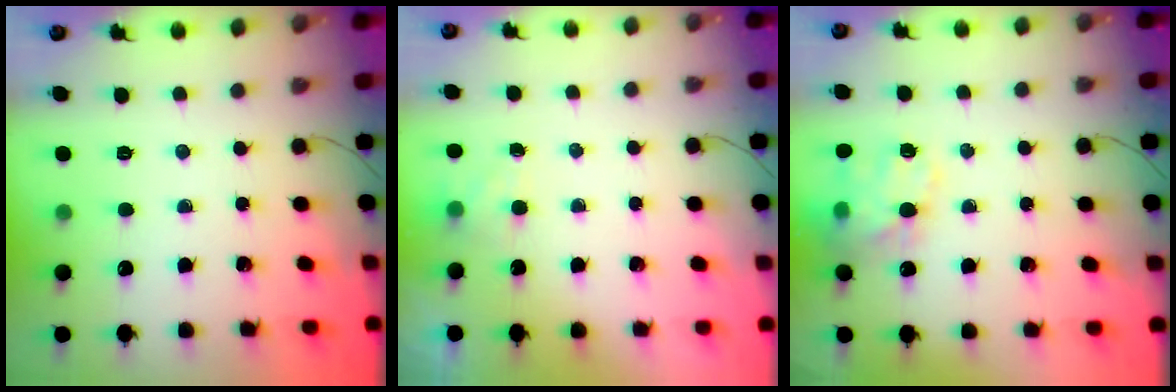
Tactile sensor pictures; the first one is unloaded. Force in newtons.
{"total": 4.3, "press": 4.1, "slide": 1.2}
{"total": 16.1, "press": 15.9, "slide": 2.5}